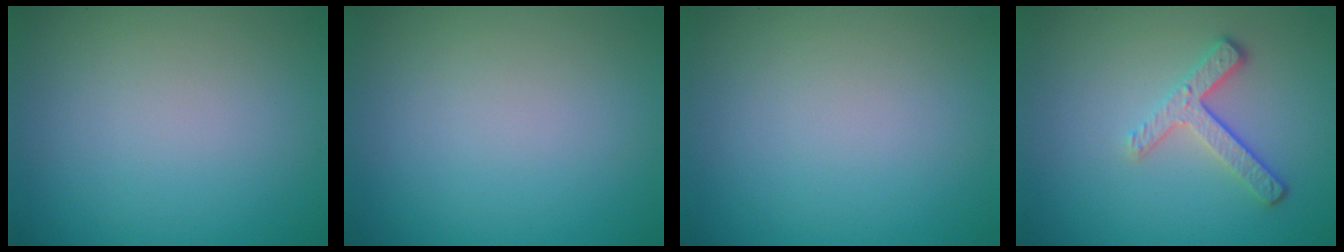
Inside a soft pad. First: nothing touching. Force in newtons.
{"total": 0.0}
{"total": 0.0}
{"total": 3.4, "press": 2.6, "slide": 2.3}